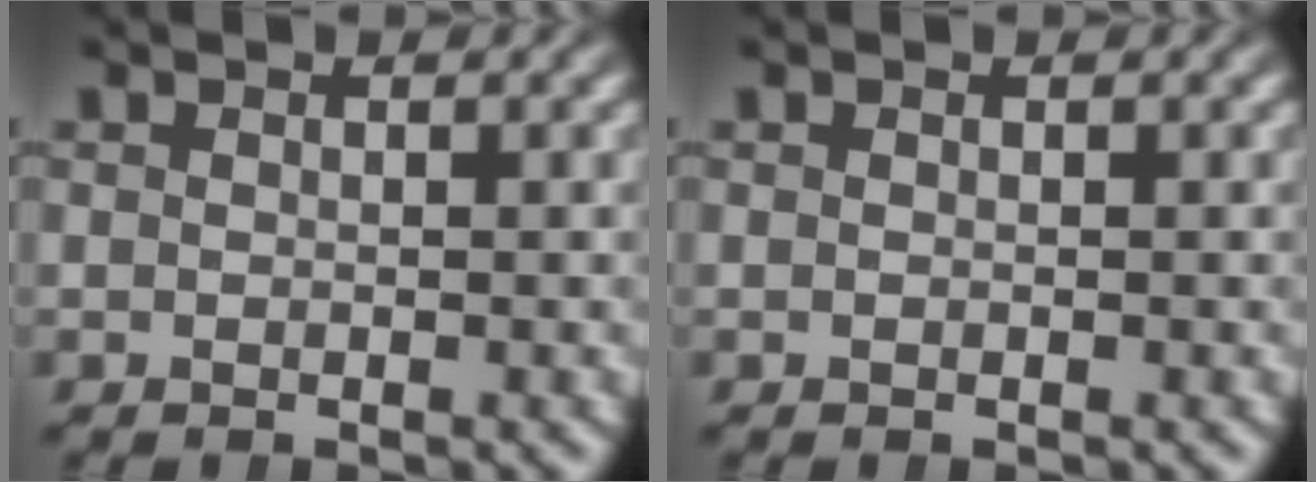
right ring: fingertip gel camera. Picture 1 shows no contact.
{"total": 0.0}